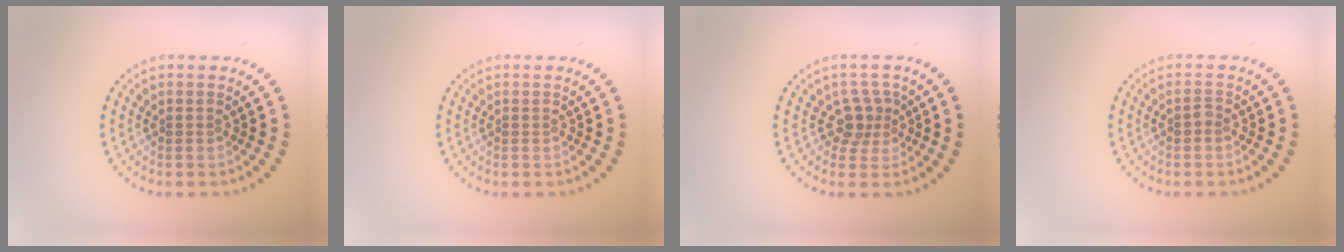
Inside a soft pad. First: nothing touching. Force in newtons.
{"total": 0.0}
{"total": 2.4, "press": 1.7, "slide": 1.6}
{"total": 0.6, "press": 0.5, "slide": 0.3}